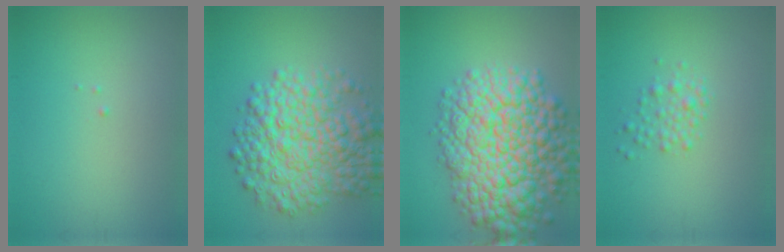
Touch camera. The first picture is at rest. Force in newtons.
{"total": 8.9, "press": 8.9, "slide": 0.2}
{"total": 12.4, "press": 12.4, "slide": 0.5}
{"total": 1.7, "press": 1.7, "slide": 0.1}